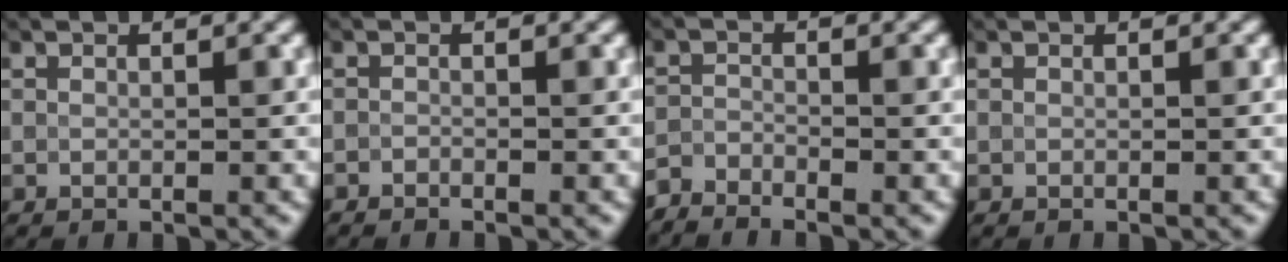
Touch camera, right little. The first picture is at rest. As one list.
[{"total": 0.6, "force": [-0.6, 0.0, 0.1], "torque": [0.002, -0.001, -0.012]}, {"total": 2.1, "force": [-2.1, 0.3, 0.2], "torque": [-0.008, -0.002, -0.051]}, {"total": 0.0}]